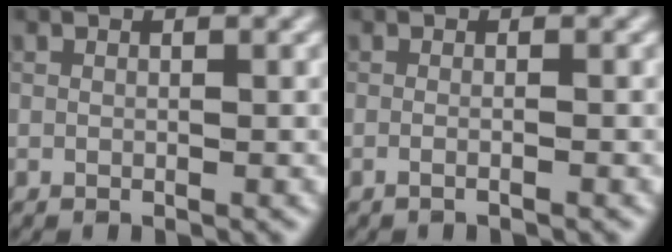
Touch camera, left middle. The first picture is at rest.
{"total": 1.2, "force": [-0.2, 0.5, 1.1], "torque": [-0.010, -0.008, -0.015]}